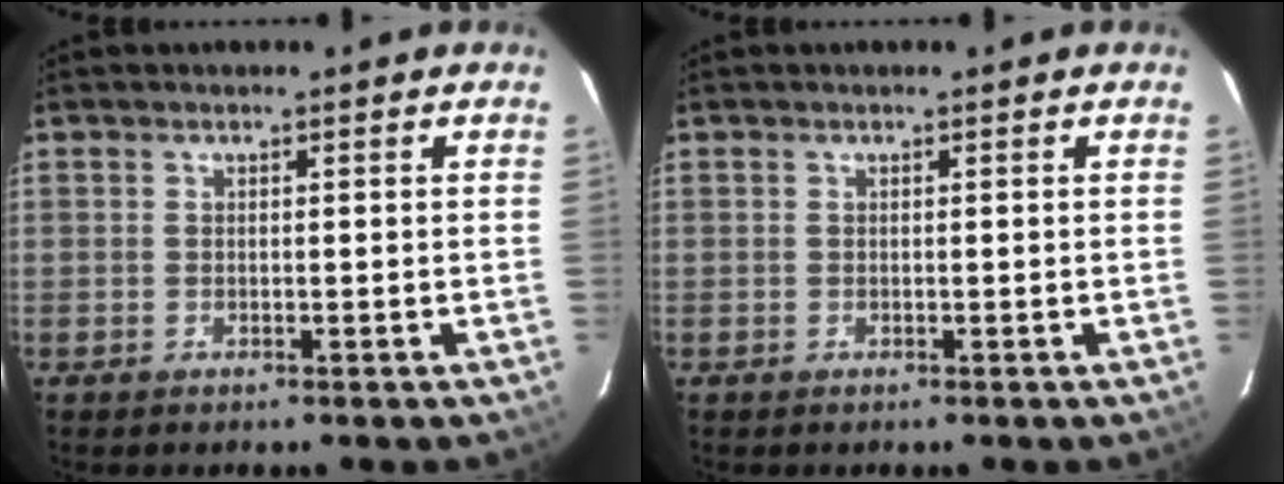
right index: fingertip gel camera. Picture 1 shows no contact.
{"total": 0.0}